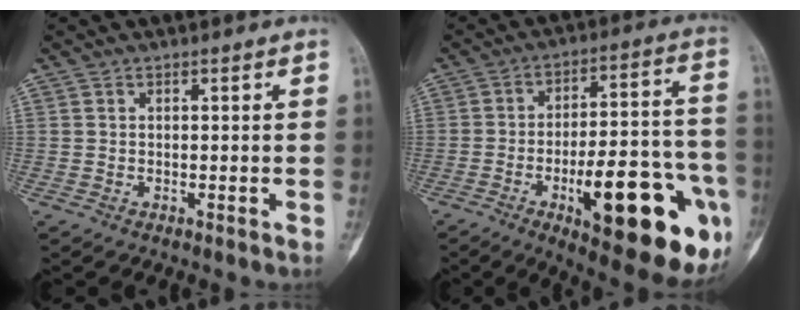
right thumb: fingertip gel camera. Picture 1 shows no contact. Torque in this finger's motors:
{"motor_torque": [1.39, 2.31, 1.95, -0.82, 0.23]}